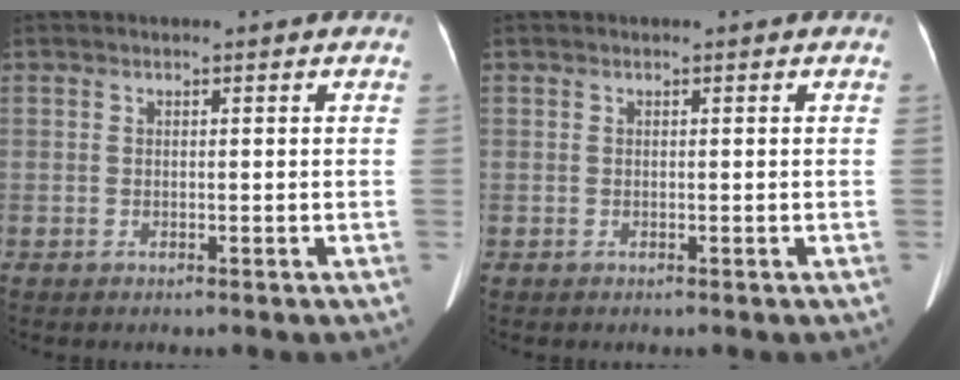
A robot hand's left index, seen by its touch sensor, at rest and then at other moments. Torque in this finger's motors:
{"motor_torque": [0.00, 0.00, 0.00, 0.00]}